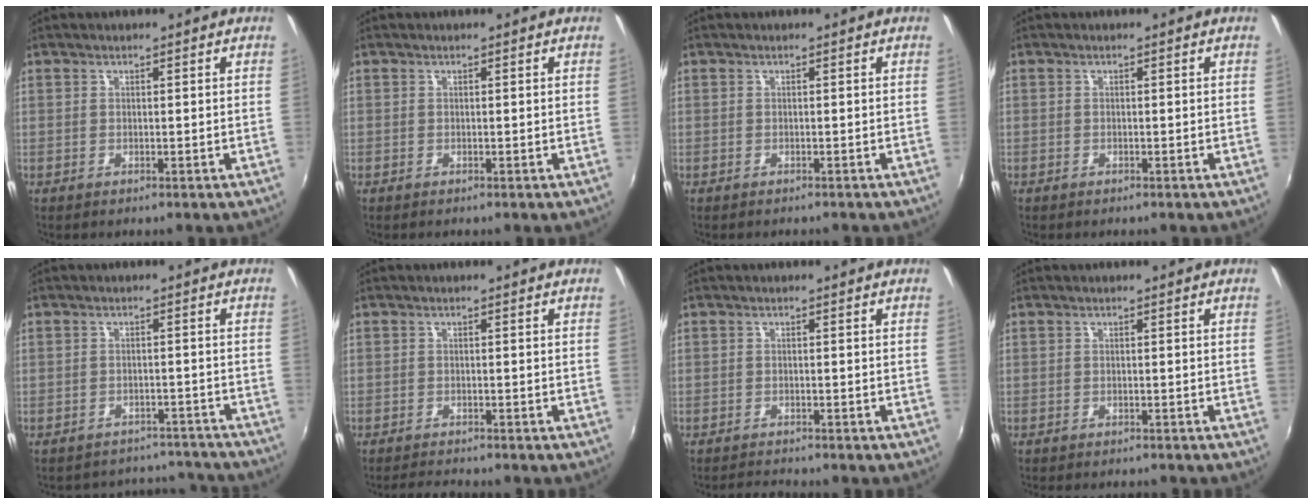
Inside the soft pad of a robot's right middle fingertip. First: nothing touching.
{"total": 0.0}
{"total": 1.1, "force": [-1.0, 0.3, 0.2], "torque": [-0.007, -0.004, -0.014]}
{"total": 0.6, "force": [-0.5, 0.4, 0.0], "torque": [-0.002, 0.002, -0.009]}
{"total": 10.8, "force": [-9.7, 4.7, 1.2], "torque": [-0.027, 0.042, -0.111]}
{"total": 3.0, "force": [-2.9, 0.2, 0.7], "torque": [-0.026, -0.010, -0.052]}
{"total": 2.1, "force": [-2.1, -0.1, 0.2], "torque": [-0.014, -0.008, -0.041]}
{"total": 2.2, "force": [-2.1, 0.6, 0.6], "torque": [-0.019, -0.012, -0.032]}